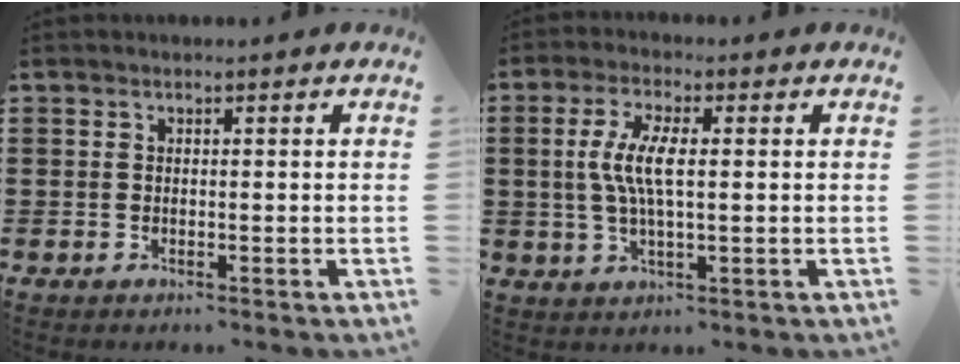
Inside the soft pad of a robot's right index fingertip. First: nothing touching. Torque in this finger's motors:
{"motor_torque": [0.37, -0.30, 0.30, 0.15]}